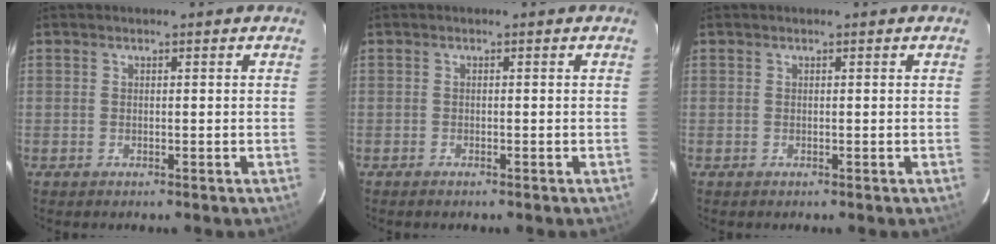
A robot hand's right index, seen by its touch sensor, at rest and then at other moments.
{"total": 0.7, "force": [-0.6, 0.2, 0.2], "torque": [-0.006, -0.001, -0.012]}
{"total": 0.0}